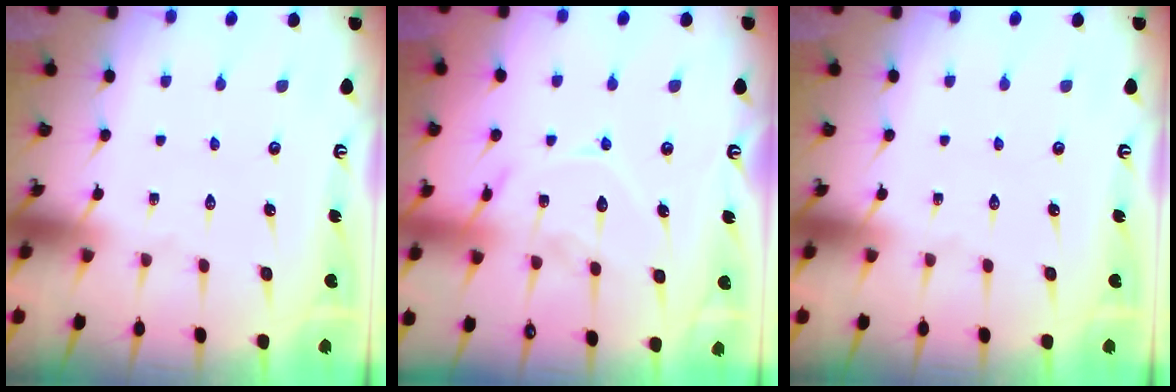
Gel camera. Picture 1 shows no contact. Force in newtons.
{"total": 12.3, "press": 12.2, "slide": 1.0}
{"total": 0.0}